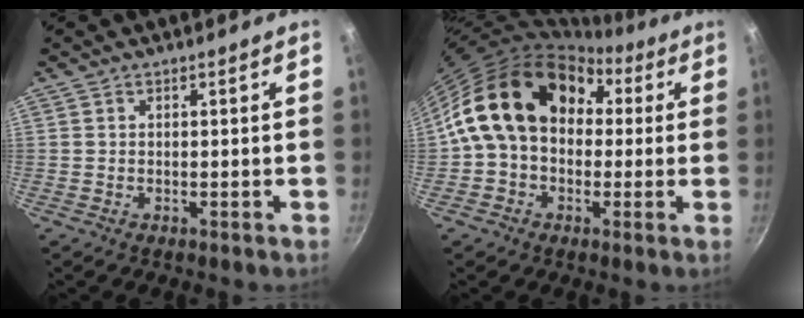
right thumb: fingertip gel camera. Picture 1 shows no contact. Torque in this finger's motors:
{"motor_torque": [0.51, 4.11, 1.60, -1.17, 0.30]}